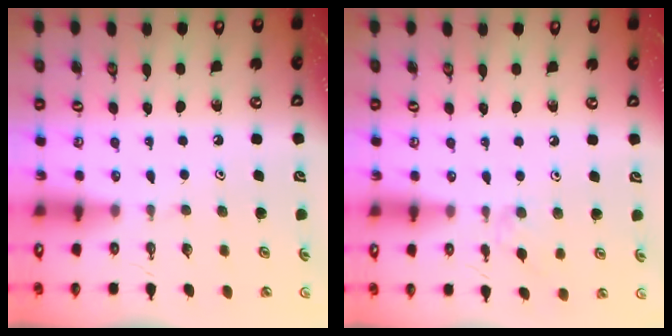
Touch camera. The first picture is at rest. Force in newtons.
{"total": 5.9, "press": 5.9, "slide": 0.6}